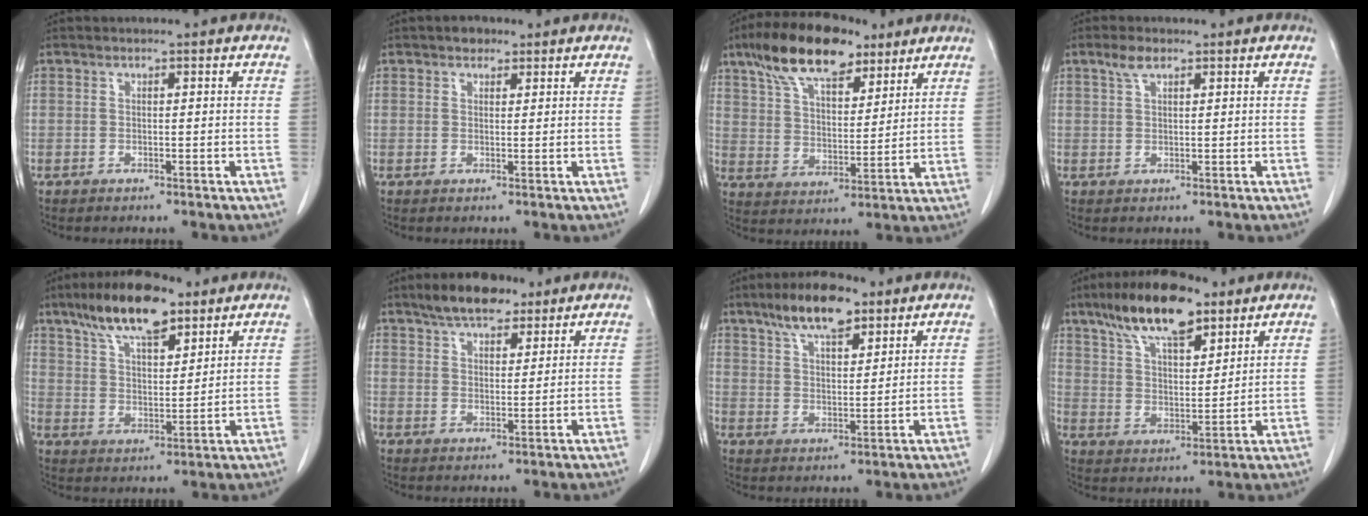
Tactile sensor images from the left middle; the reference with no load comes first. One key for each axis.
{"total": 2.0, "fx": 1.5, "fy": 1.2, "fz": 0.7, "tx": -0.014, "ty": 0.005, "tz": 0.021}
{"total": 15.3, "fx": 10.7, "fy": 5.8, "fz": 9.4, "tx": -0.171, "ty": 0.026, "tz": 0.190}
{"total": 2.4, "fx": 1.6, "fy": 0.9, "fz": 1.5, "tx": -0.037, "ty": 0.006, "tz": 0.035}
{"total": 12.8, "fx": 9.0, "fy": 3.8, "fz": 8.3, "tx": -0.149, "ty": 0.010, "tz": 0.160}
{"total": 8.8, "fx": 6.6, "fy": 3.1, "fz": 4.8, "tx": -0.081, "ty": 0.011, "tz": 0.114}
{"total": 9.8, "fx": 6.9, "fy": 2.9, "fz": 6.4, "tx": -0.117, "ty": 0.009, "tz": 0.122}
{"total": 13.8, "fx": 9.7, "fy": 4.2, "fz": 9.0, "tx": -0.161, "ty": 0.012, "tz": 0.173}